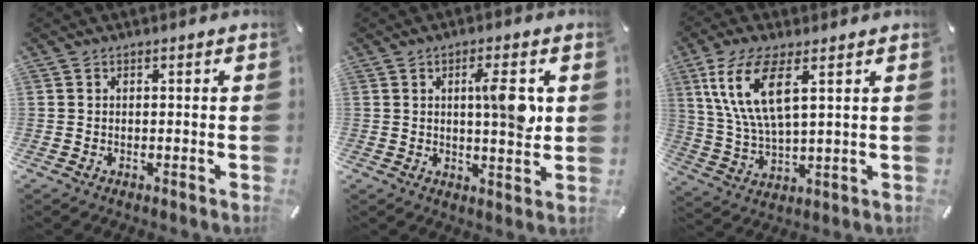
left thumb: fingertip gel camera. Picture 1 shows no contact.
{"total": 8.7, "force": [2.0, 2.0, 8.2], "torque": [-0.137, -0.007, 0.027]}
{"total": 12.1, "force": [5.6, 4.2, 9.9], "torque": [-0.229, -0.006, 0.098]}